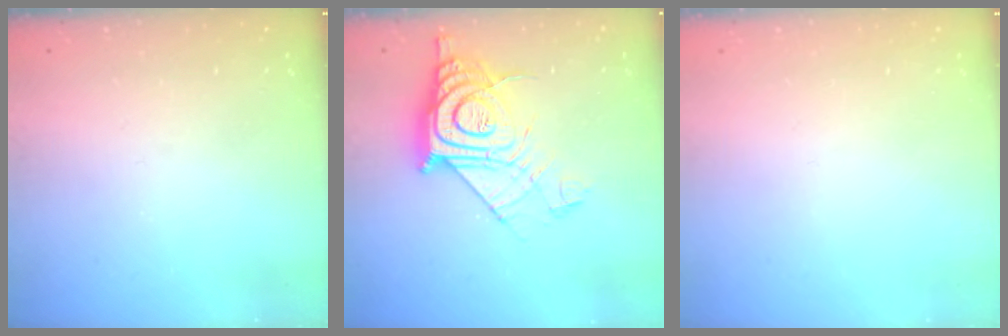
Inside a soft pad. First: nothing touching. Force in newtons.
{"total": 15.4, "press": 15.4, "slide": 1.1}
{"total": 1.5, "press": 1.5, "slide": 0.1}